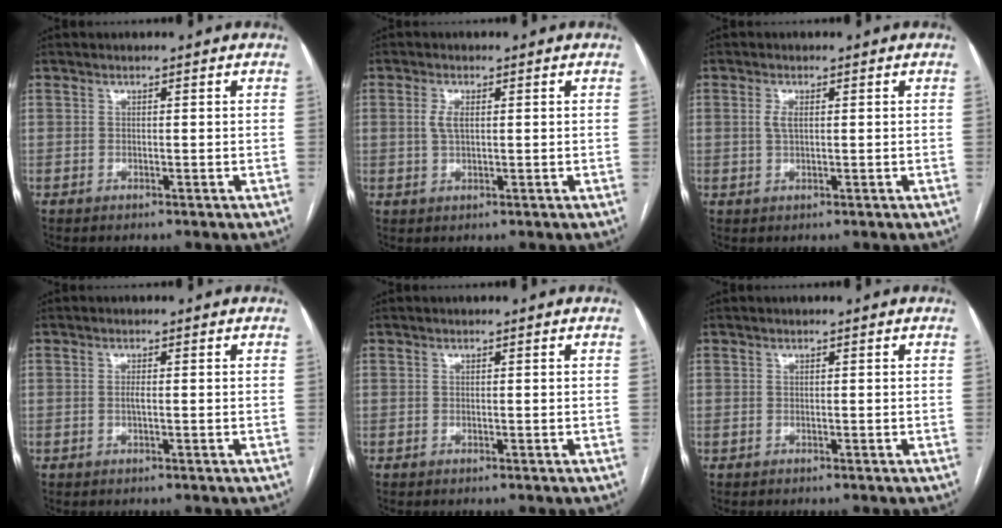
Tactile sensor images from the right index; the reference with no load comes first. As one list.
[{"total": 2.6, "force": [0.5, 1.1, 2.3], "torque": [-0.051, 0.002, 0.012]}, {"total": 1.9, "force": [0.4, 0.7, 1.8], "torque": [-0.040, 0.000, 0.010]}, {"total": 0.9, "force": [-0.1, 0.0, 0.9], "torque": [-0.021, -0.003, 0.000]}, {"total": 0.0}, {"total": 0.0}]